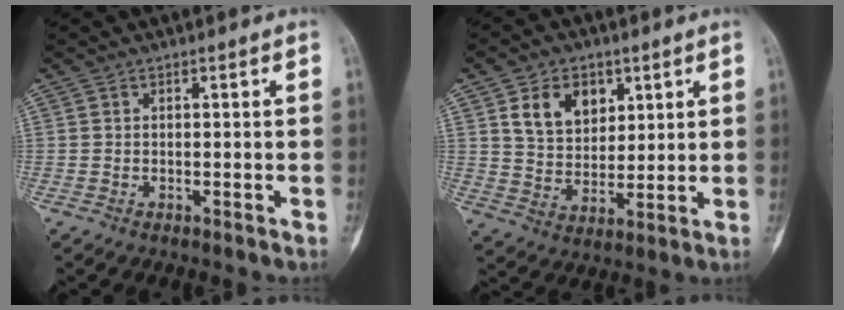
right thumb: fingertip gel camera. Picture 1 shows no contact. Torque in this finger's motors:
{"motor_torque": [-0.18, 0.25, 0.35, 0.06, 0.21]}